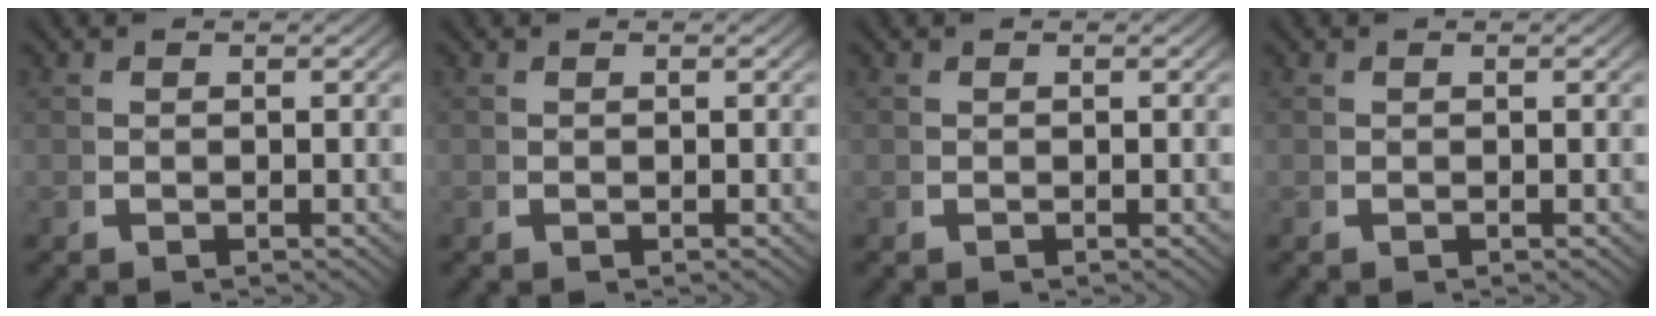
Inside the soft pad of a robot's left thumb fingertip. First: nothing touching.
{"total": 0.0}
{"total": 0.0}
{"total": 0.0}